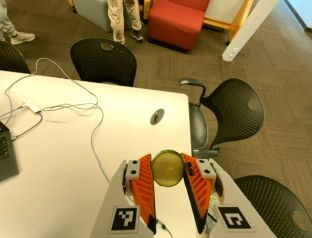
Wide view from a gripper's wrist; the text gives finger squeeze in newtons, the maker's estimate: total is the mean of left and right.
{"total": 12.1, "left": 12.3, "right": 11.8}